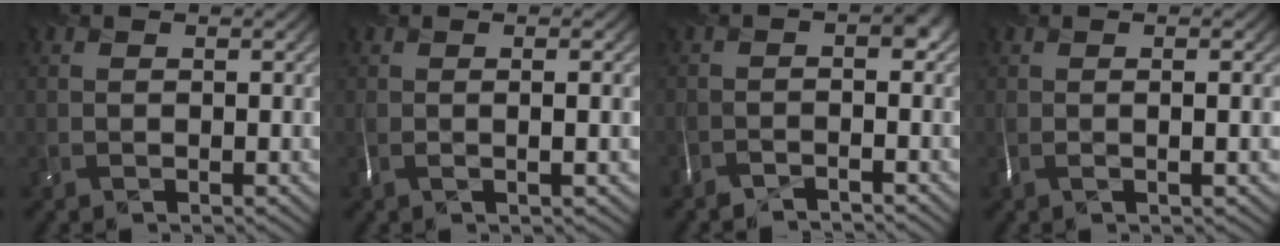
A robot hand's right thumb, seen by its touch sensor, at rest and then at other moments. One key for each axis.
{"total": 2.0, "fx": -0.5, "fy": -0.3, "fz": 2.0, "tx": -0.021, "ty": 0.006, "tz": -0.015}
{"total": 2.5, "fx": -2.4, "fy": -0.4, "fz": 0.6, "tx": 0.005, "ty": 0.000, "tz": -0.051}
{"total": 1.7, "fx": -0.5, "fy": -0.4, "fz": 1.6, "tx": -0.017, "ty": 0.005, "tz": -0.015}